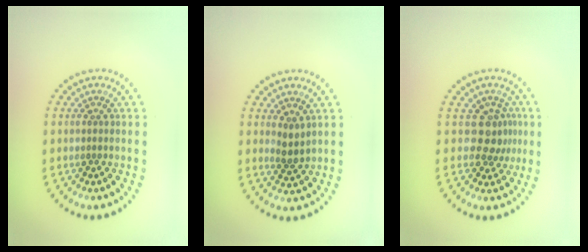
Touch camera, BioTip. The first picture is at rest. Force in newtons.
{"total": 1.6, "press": 1.3, "slide": 0.9}
{"total": 2.7, "press": 2.0, "slide": 1.7}